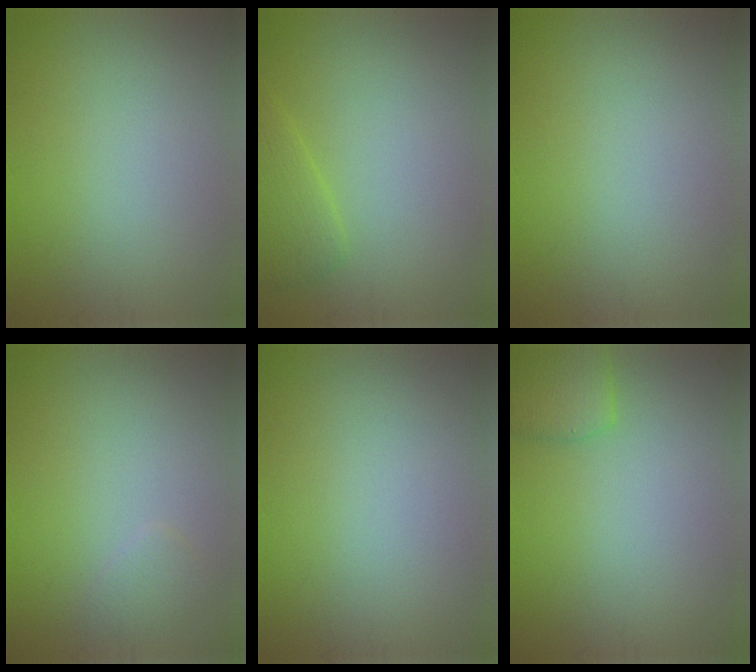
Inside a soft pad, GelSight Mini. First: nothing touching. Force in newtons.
{"total": 2.2, "press": 2.1, "slide": 0.2}
{"total": 0.0}
{"total": 1.1, "press": 1.1, "slide": 0.1}
{"total": 0.0}
{"total": 2.7, "press": 2.6, "slide": 0.2}